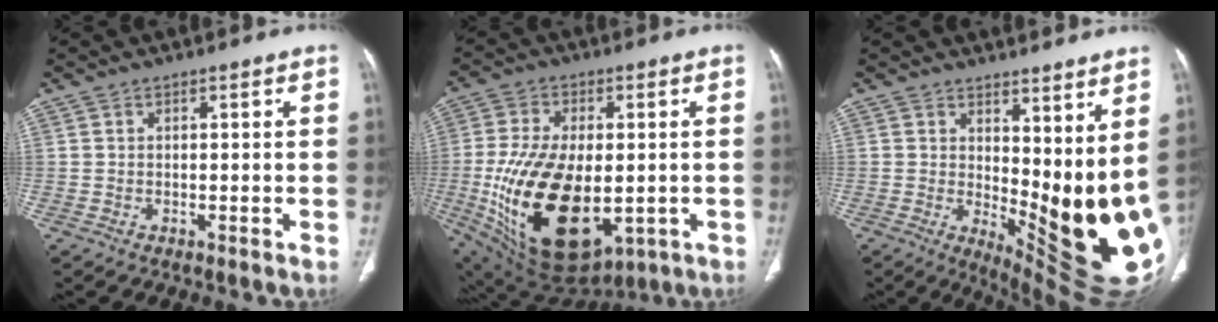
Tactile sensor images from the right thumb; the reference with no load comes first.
{"total": 23.6, "force": [-3.7, 13.1, 19.3], "torque": [-0.361, -0.020, -0.029]}
{"total": 17.1, "force": [3.3, 6.6, 15.4], "torque": [-0.199, -0.056, 0.065]}